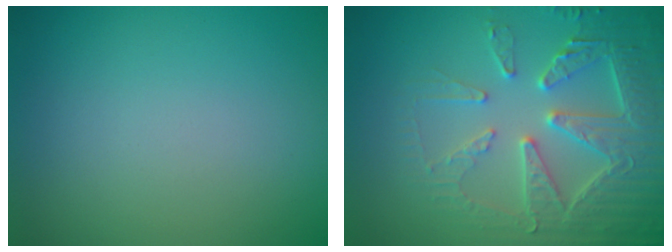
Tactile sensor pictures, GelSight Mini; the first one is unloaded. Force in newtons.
{"total": 6.2, "press": 5.4, "slide": 3.1}